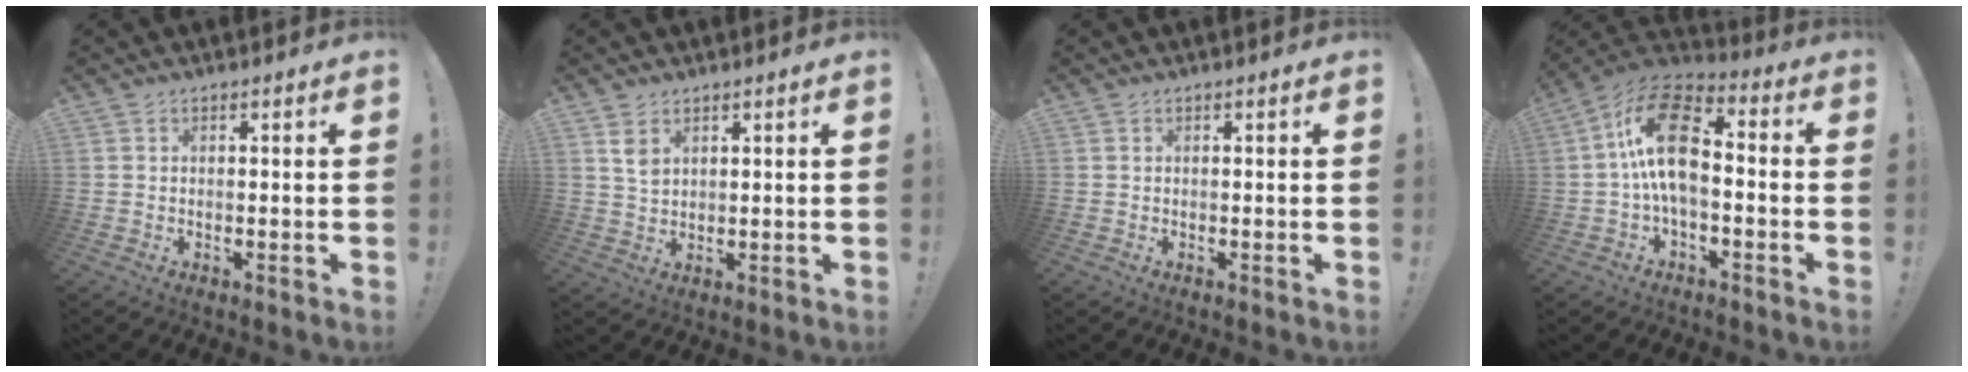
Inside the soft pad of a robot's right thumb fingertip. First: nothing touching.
{"total": 4.0, "force": [2.2, 2.3, 2.5], "torque": [-0.030, -0.012, 0.037]}
{"total": 0.0}
{"total": 16.6, "force": [0.7, 9.6, 13.6], "torque": [-0.241, 0.021, 0.016]}